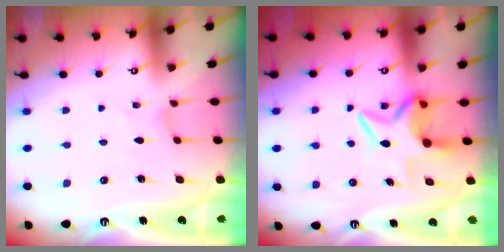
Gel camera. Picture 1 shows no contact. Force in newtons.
{"total": 7.0, "press": 6.9, "slide": 1.1}